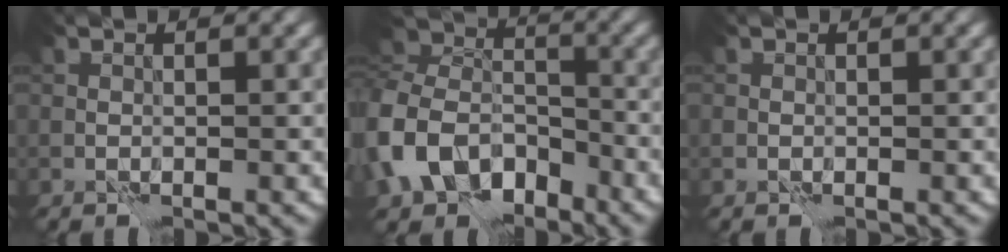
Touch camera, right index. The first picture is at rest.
{"total": 9.1, "force": [-3.8, 7.0, 4.3], "torque": [-0.097, -0.013, -0.080]}
{"total": 0.0}